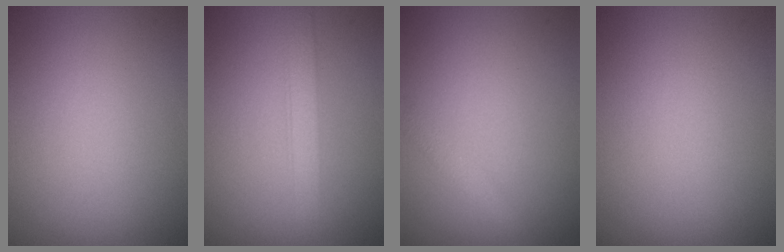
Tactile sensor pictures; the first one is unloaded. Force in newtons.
{"total": 2.0, "press": 2.0, "slide": 0.1}
{"total": 1.4, "press": 1.4, "slide": 0.0}
{"total": 0.0}